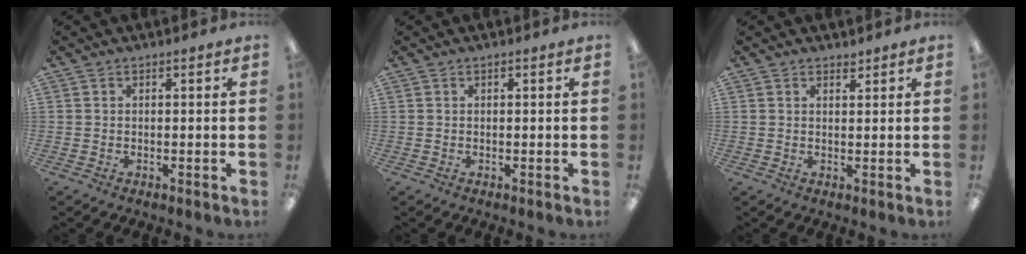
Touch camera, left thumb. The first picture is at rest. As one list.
[{"total": 0.0}, {"total": 1.3, "force": [1.2, 0.4, 0.2], "torque": [0.004, -0.005, 0.021]}]